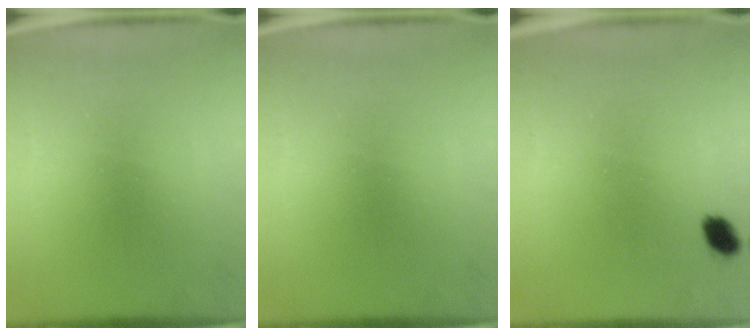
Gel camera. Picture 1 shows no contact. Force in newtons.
{"total": 0.0}
{"total": 2.8}